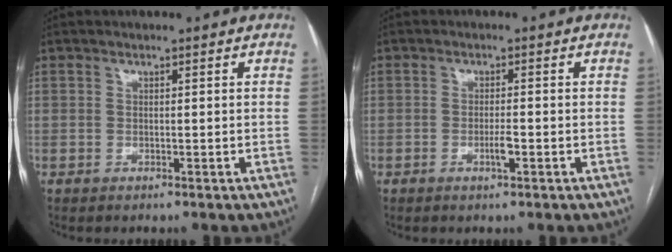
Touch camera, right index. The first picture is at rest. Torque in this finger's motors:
{"motor_torque": [0.67, 0.16, 0.29, 0.07]}